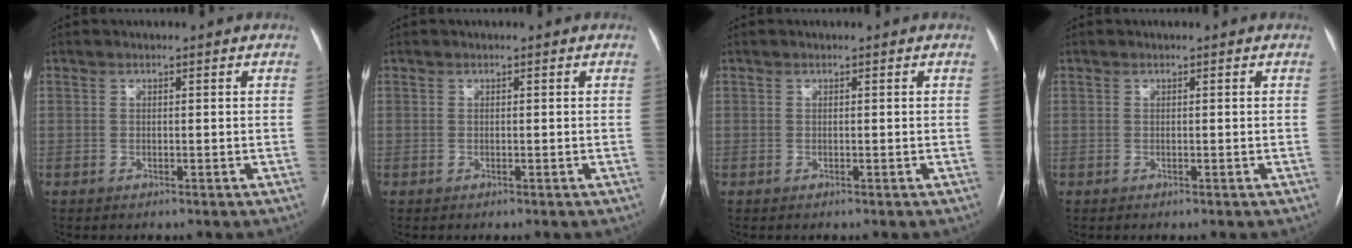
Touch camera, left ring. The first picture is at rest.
{"total": 0.0}
{"total": 0.0}
{"total": 0.0}